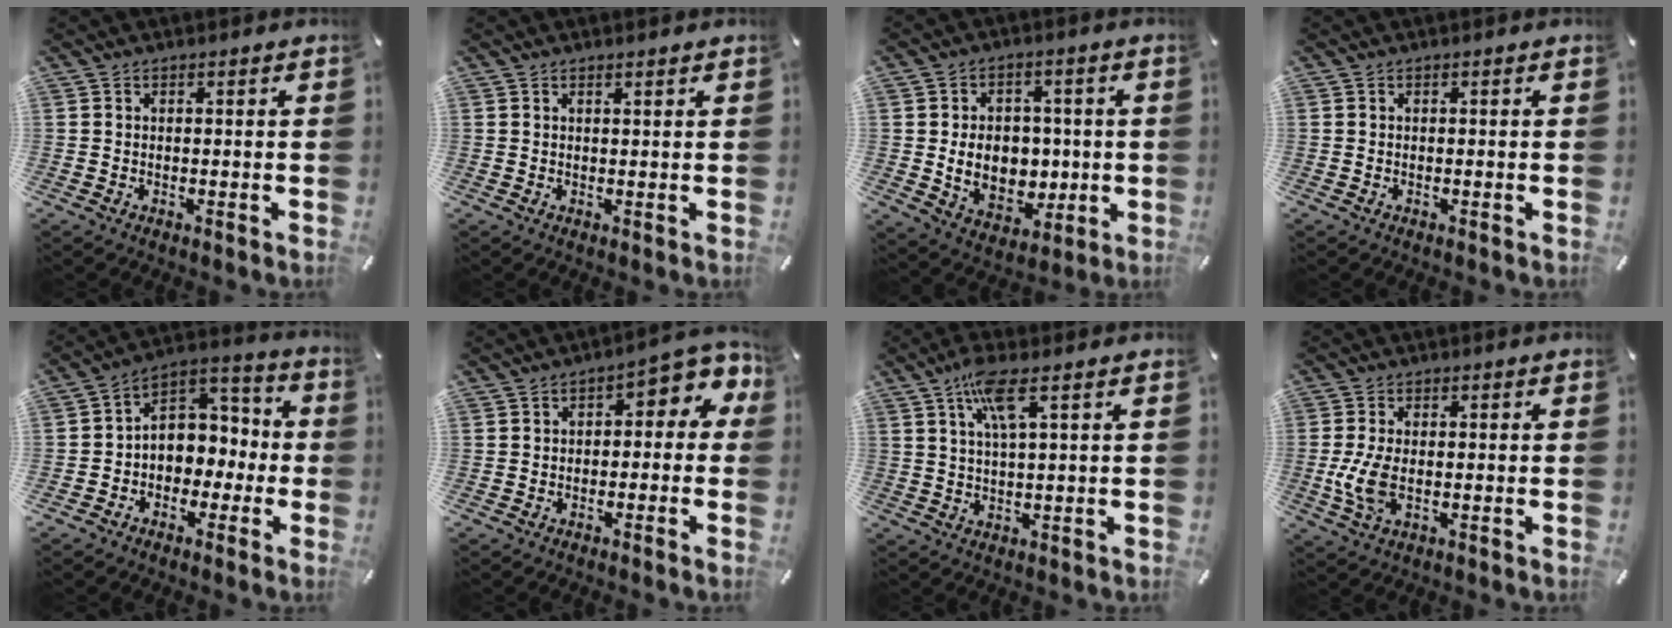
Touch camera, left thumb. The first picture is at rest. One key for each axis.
{"total": 0.8, "fx": 0.7, "fy": -0.1, "fz": 0.4, "tx": -0.008, "ty": -0.002, "tz": 0.013}
{"total": 11.3, "fx": -0.3, "fy": 9.3, "fz": 6.4, "tx": -0.107, "ty": 0.003, "tz": 0.002}
{"total": 0.0}
{"total": 8.0, "fx": -0.8, "fy": 7.6, "fz": 2.1, "tx": -0.032, "ty": 0.006, "tz": -0.010}
{"total": 4.5, "fx": -0.1, "fy": 2.9, "fz": 3.5, "tx": -0.046, "ty": -0.006, "tz": -0.013}
{"total": 7.2, "fx": 3.2, "fy": 1.1, "fz": 6.3, "tx": -0.131, "ty": 0.004, "tz": 0.054}
{"total": 7.1, "fx": -1.3, "fy": 3.5, "fz": 6.0, "tx": -0.138, "ty": -0.008, "tz": -0.024}